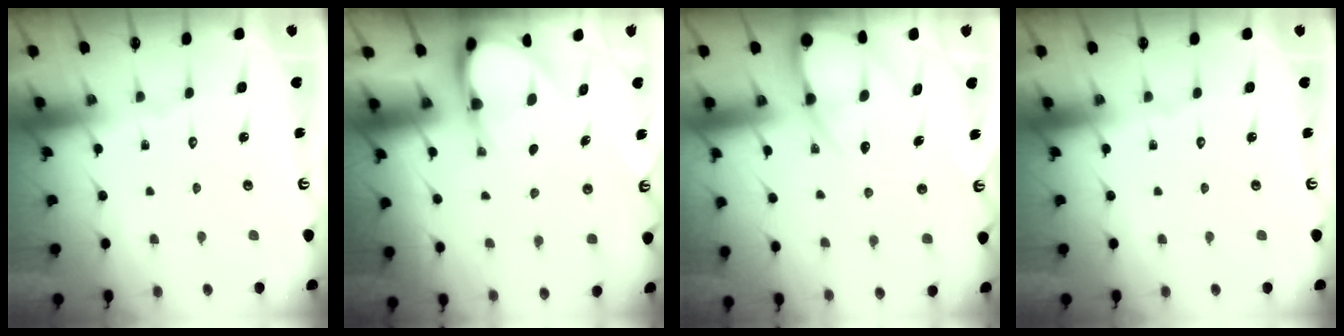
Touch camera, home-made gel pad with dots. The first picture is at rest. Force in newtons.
{"total": 5.8, "press": 5.8, "slide": 0.8}
{"total": 11.9, "press": 11.9, "slide": 1.0}
{"total": 0.0}